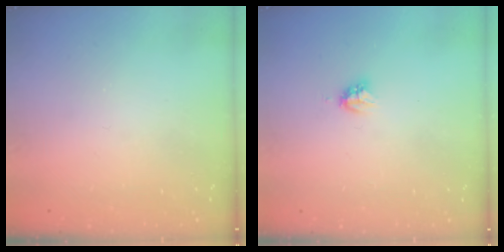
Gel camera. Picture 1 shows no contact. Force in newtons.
{"total": 3.3, "press": 3.3, "slide": 0.5}